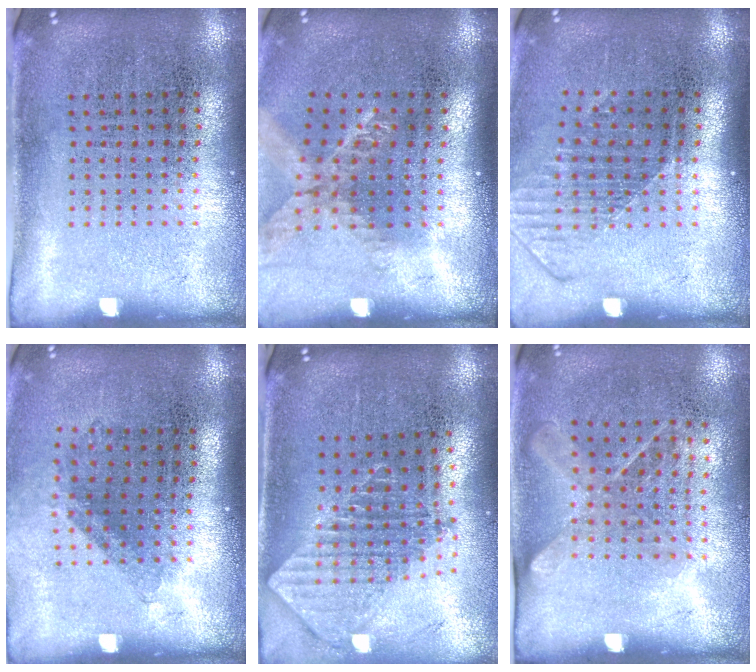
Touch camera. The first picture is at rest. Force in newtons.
{"total": 1.7, "press": 1.3, "slide": 1.0}
{"total": 1.6, "press": 1.2, "slide": 1.0}
{"total": 1.3, "press": 1.0, "slide": 0.9}
{"total": 2.0, "press": 1.5, "slide": 1.3}
{"total": 1.2, "press": 1.0, "slide": 0.7}